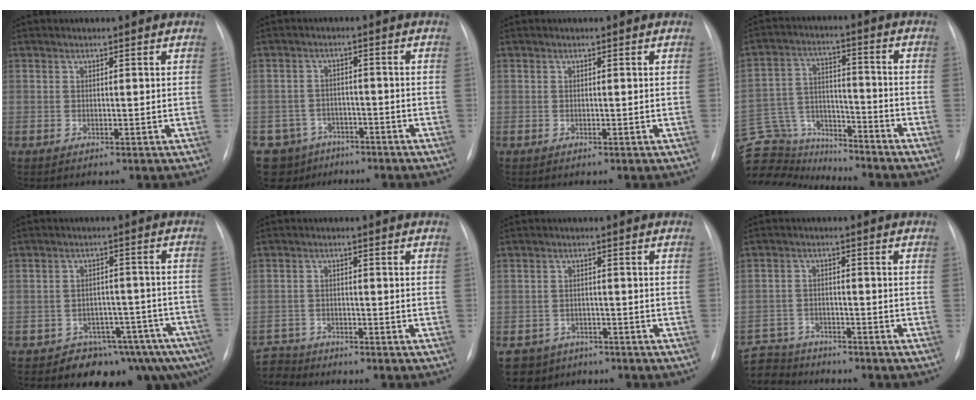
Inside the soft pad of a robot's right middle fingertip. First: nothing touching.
{"total": 6.8, "force": [-4.7, 5.0, 0.0], "torque": [0.005, 0.019, -0.067]}
{"total": 0.0}
{"total": 15.0, "force": [-14.5, 2.9, 2.1], "torque": [-0.039, 0.043, -0.241]}
{"total": 9.7, "force": [-8.0, 4.3, 3.3], "torque": [-0.007, 0.042, -0.106]}
{"total": 5.5, "force": [-5.2, 1.6, -0.9], "torque": [0.023, -0.001, -0.098]}
{"total": 6.3, "force": [-4.4, 4.4, 0.3], "torque": [-0.003, 0.007, -0.063]}
{"total": 9.6, "force": [-9.0, 3.2, 1.3], "torque": [-0.032, 0.007, -0.150]}